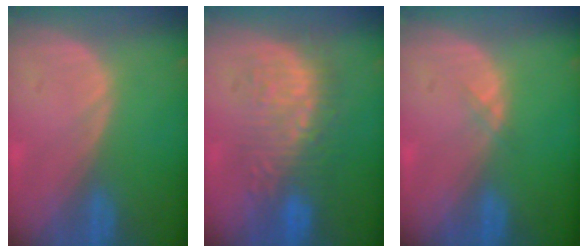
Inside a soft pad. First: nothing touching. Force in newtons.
{"total": 8.7, "press": 8.6, "slide": 1.2}
{"total": 0.6, "press": 0.6, "slide": 0.1}